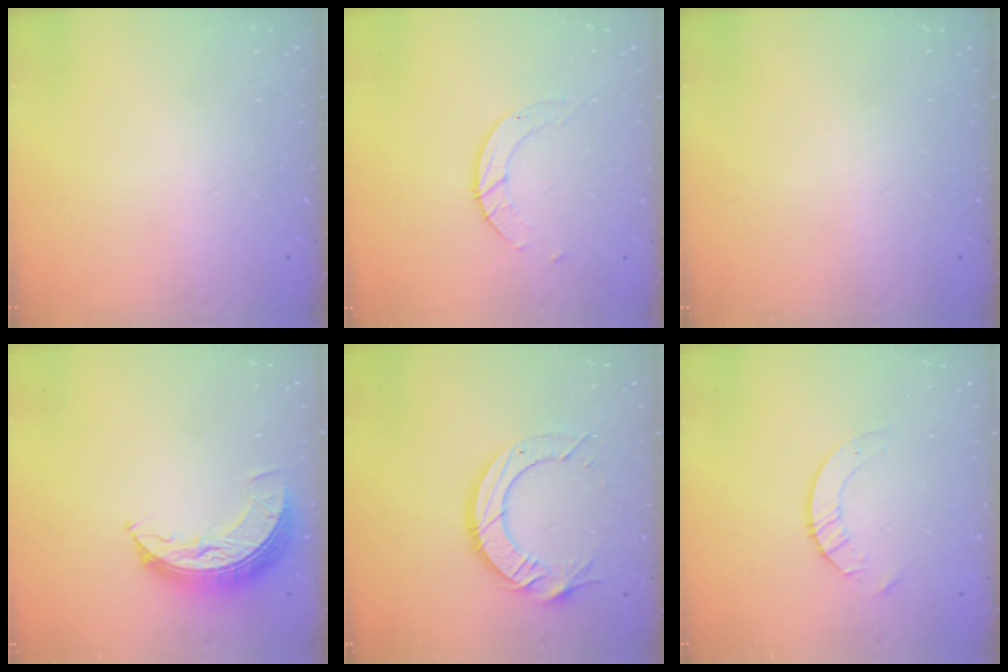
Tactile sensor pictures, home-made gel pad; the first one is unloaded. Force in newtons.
{"total": 3.0, "press": 3.0, "slide": 0.3}
{"total": 0.0}
{"total": 8.7, "press": 8.7, "slide": 0.6}
{"total": 12.1, "press": 12.1, "slide": 1.0}
{"total": 4.9, "press": 4.9, "slide": 0.5}